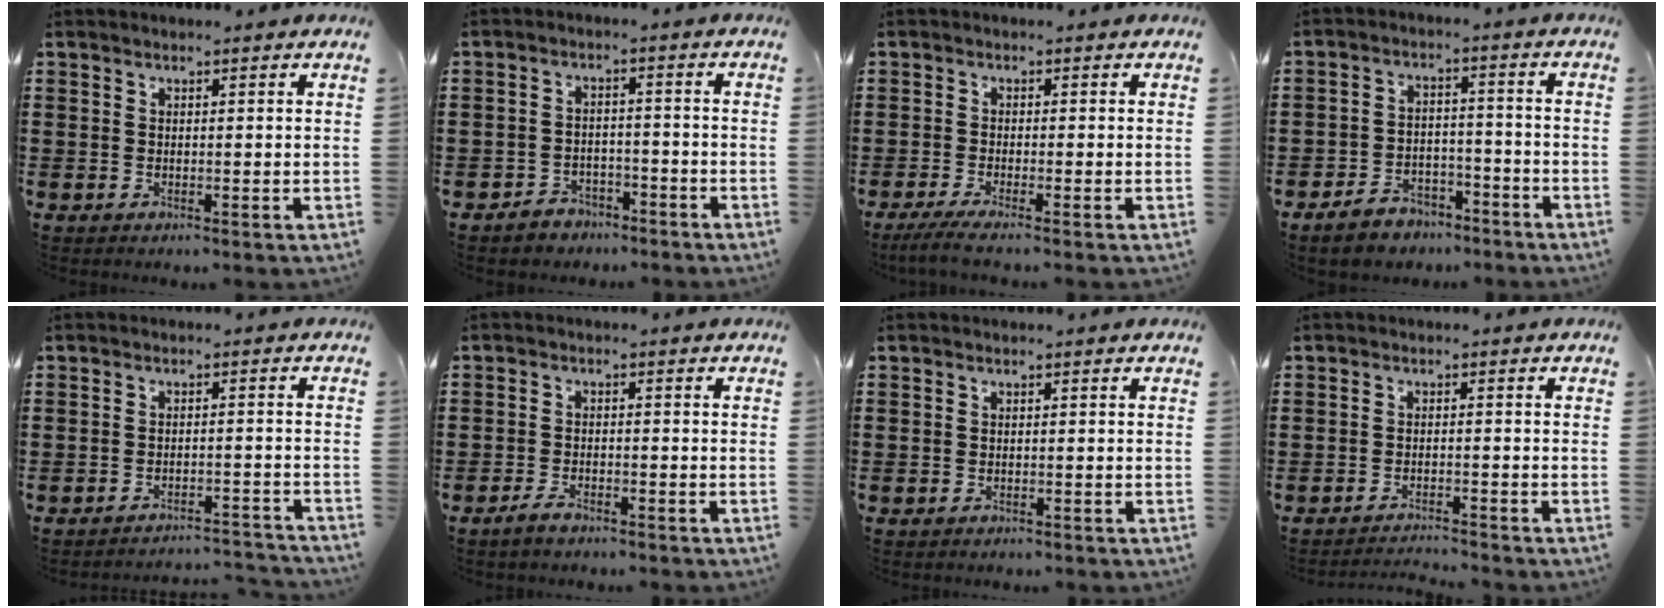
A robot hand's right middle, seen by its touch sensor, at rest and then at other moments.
{"total": 3.2, "force": [-3.1, 1.0, -0.1], "torque": [-0.007, 0.001, -0.066]}
{"total": 2.3, "force": [-1.9, -0.2, 1.2], "torque": [-0.035, -0.008, -0.040]}
{"total": 5.0, "force": [-4.6, 1.7, 0.9], "torque": [-0.025, 0.010, -0.093]}
{"total": 3.0, "force": [-3.0, -0.1, 0.3], "torque": [-0.009, -0.001, -0.063]}
{"total": 2.4, "force": [-2.1, 0.7, 0.9], "torque": [-0.025, 0.002, -0.044]}
{"total": 0.7, "force": [-0.7, 0.1, 0.1], "torque": [-0.004, -0.001, -0.014]}
{"total": 2.4, "force": [-2.3, 0.0, -0.3], "torque": [-0.003, -0.001, -0.052]}